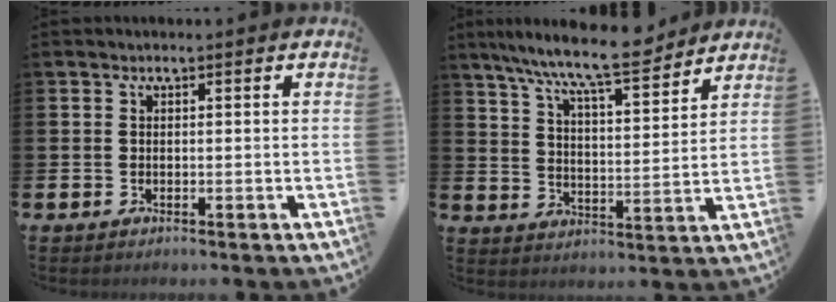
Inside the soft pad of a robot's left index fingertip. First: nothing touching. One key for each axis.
{"total": 9.8, "fx": 9.0, "fy": 0.7, "fz": 3.9, "tx": -0.104, "ty": -0.050, "tz": 0.157}